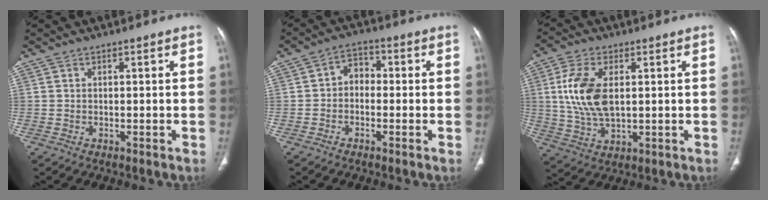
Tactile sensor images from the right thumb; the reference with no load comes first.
{"total": 4.2, "force": [-0.7, 3.3, 2.6], "torque": [-0.022, 0.017, -0.026]}
{"total": 11.5, "force": [1.9, 6.2, 9.5], "torque": [-0.200, -0.009, 0.040]}